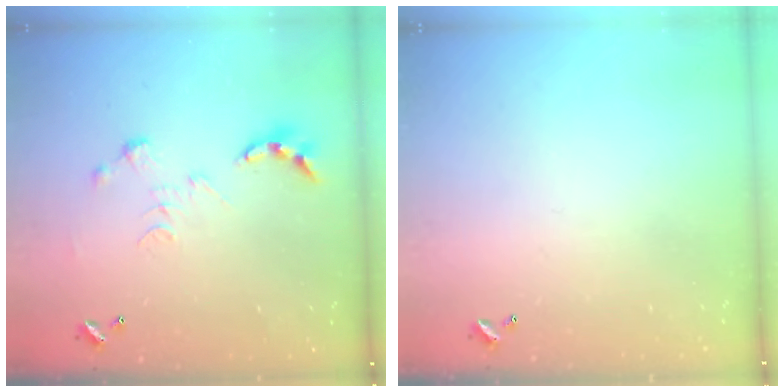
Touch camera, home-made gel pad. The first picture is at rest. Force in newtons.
{"total": 0.0}